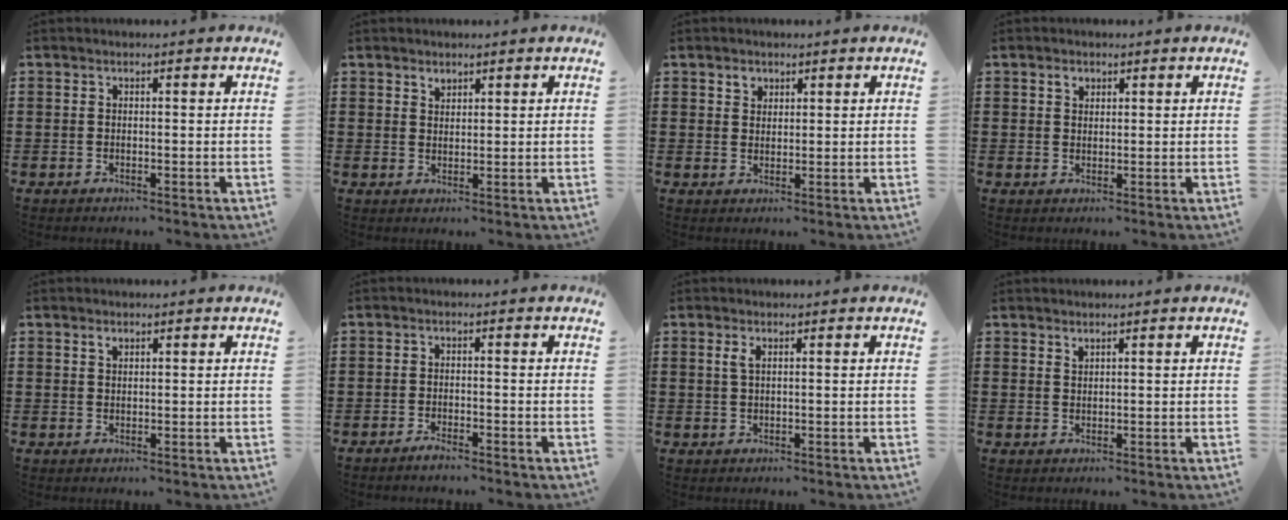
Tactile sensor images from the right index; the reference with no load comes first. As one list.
[{"total": 1.5, "force": [1.3, 0.7, 0.2], "torque": [-0.007, 0.001, 0.025]}, {"total": 1.7, "force": [1.2, 1.2, 0.4], "torque": [-0.004, 0.001, 0.021]}, {"total": 1.5, "force": [0.8, 1.1, 0.7], "torque": [-0.017, 0.005, 0.015]}, {"total": 1.0, "force": [0.7, 0.6, 0.5], "torque": [-0.012, 0.002, 0.013]}, {"total": 1.6, "force": [-1.5, 0.0, 0.5], "torque": [-0.010, 0.000, -0.028]}, {"total": 1.4, "force": [0.5, 0.5, 1.2], "torque": [-0.027, 0.004, 0.007]}, {"total": 0.8, "force": [0.8, 0.3, 0.2], "torque": [-0.005, 0.000, 0.015]}]